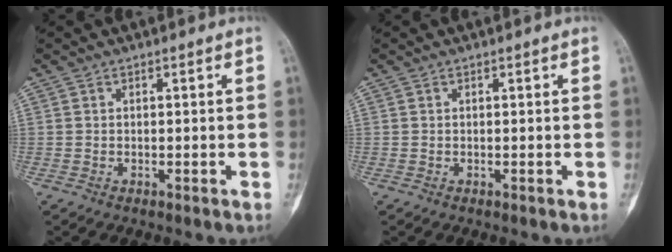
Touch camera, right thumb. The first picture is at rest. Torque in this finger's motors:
{"motor_torque": [-0.21, 0.19, 0.09, 0.01, 0.00]}